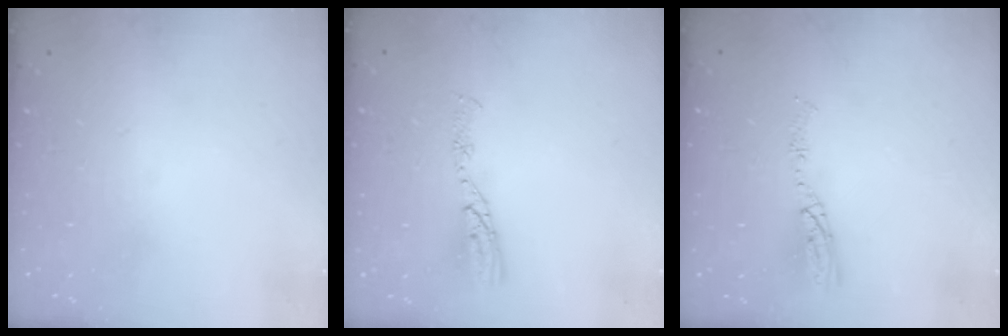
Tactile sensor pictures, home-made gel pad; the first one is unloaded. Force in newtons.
{"total": 7.8, "press": 7.8, "slide": 0.8}
{"total": 5.0, "press": 5.0, "slide": 0.2}